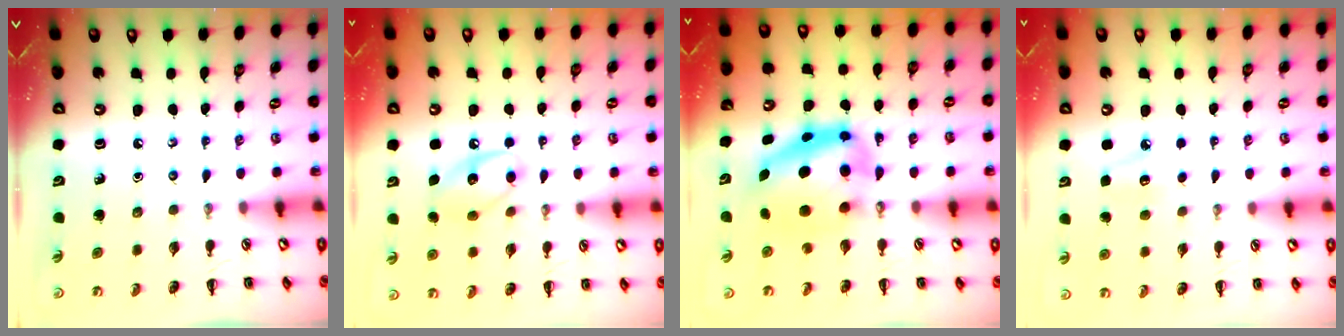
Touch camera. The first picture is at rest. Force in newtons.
{"total": 10.7, "press": 10.6, "slide": 1.2}
{"total": 7.9, "press": 7.7, "slide": 1.7}
{"total": 7.5, "press": 7.2, "slide": 2.1}